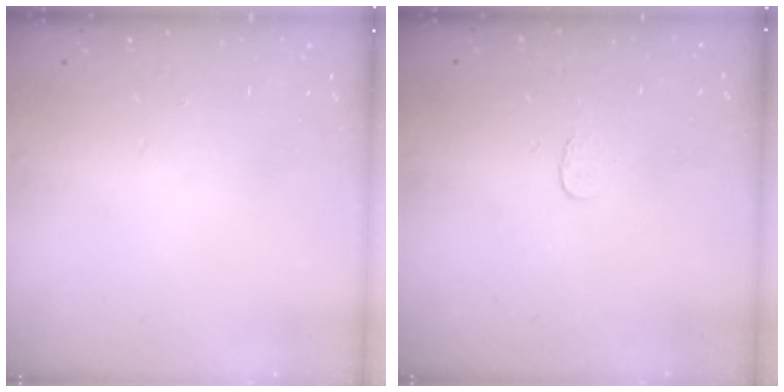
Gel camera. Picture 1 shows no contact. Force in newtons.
{"total": 3.0, "press": 3.0, "slide": 0.2}